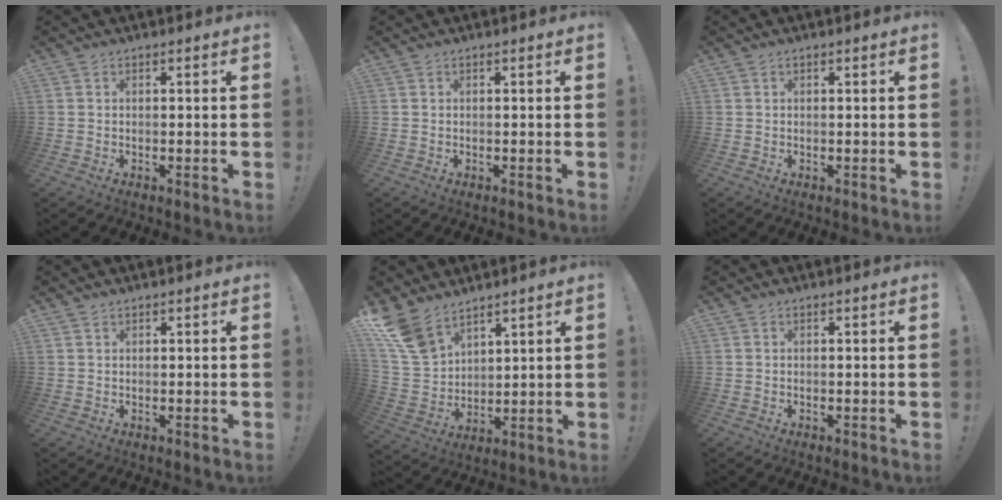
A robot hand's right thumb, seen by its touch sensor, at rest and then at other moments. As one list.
[{"total": 0.0}, {"total": 0.0}, {"total": 0.7, "force": [0.6, 0.3, 0.2], "torque": [-0.005, -0.001, 0.012]}, {"total": 13.3, "force": [9.9, 7.0, 5.4], "torque": [-0.126, -0.056, 0.197]}, {"total": 0.0}]